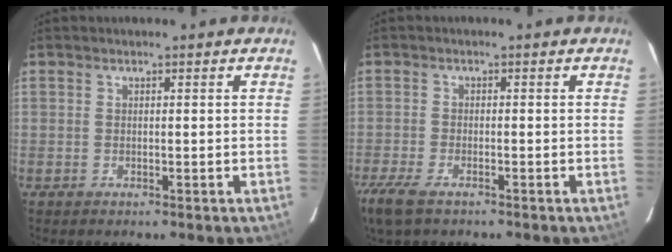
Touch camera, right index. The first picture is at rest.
{"total": 7.2, "force": [-5.2, 2.5, 4.4], "torque": [-0.116, -0.025, -0.101]}